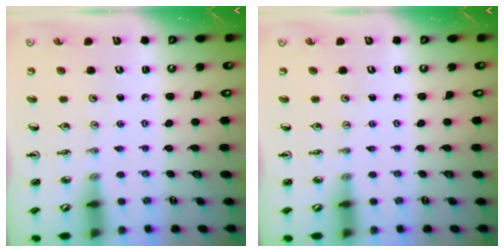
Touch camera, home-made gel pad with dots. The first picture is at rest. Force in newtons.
{"total": 0.0}